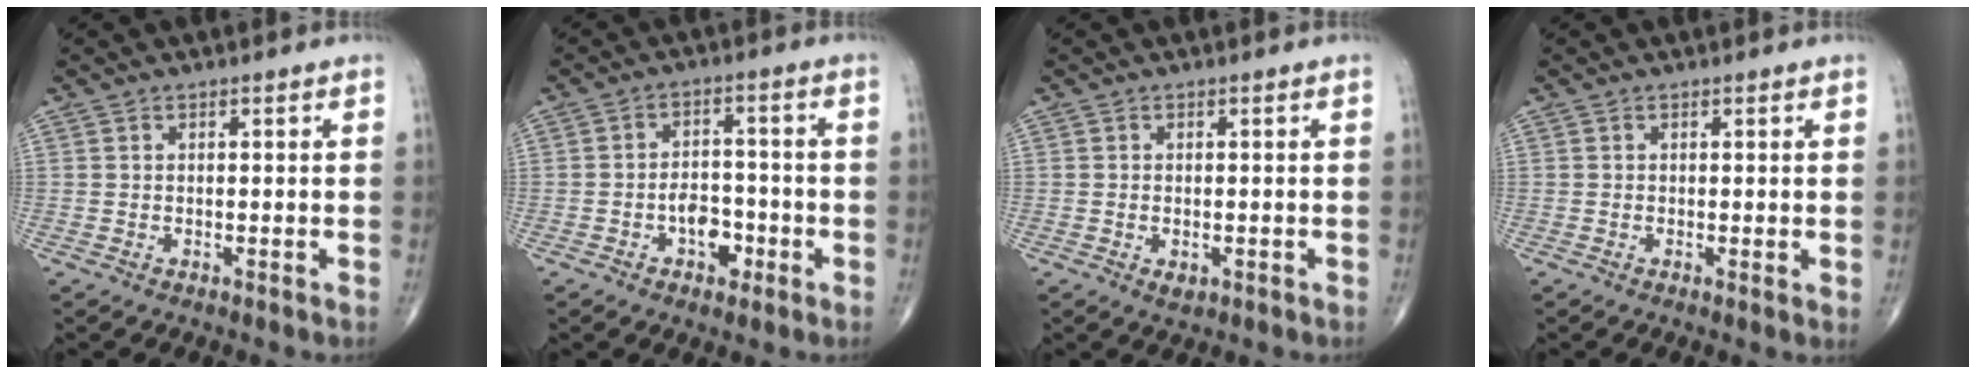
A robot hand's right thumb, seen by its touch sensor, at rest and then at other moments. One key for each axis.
{"total": 6.1, "fx": -2.4, "fy": 3.9, "fz": 4.0, "tx": -0.038, "ty": 0.024, "tz": -0.040}
{"total": 1.9, "fx": -0.6, "fy": 1.2, "fz": 1.4, "tx": -0.014, "ty": 0.001, "tz": -0.004}
{"total": 0.9, "fx": 0.1, "fy": 0.3, "fz": 0.9, "tx": -0.016, "ty": -0.005, "tz": -0.002}